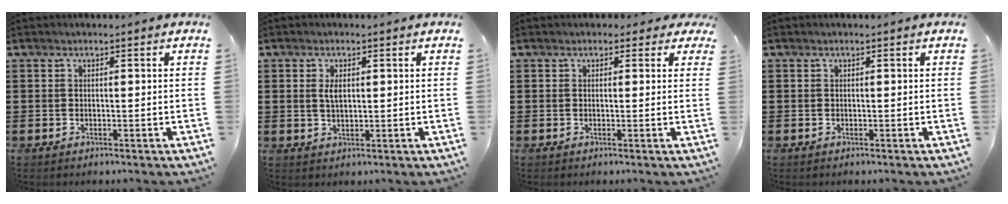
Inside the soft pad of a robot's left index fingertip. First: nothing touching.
{"total": 2.5, "force": [0.6, 1.0, 2.2], "torque": [-0.047, 0.005, 0.010]}
{"total": 1.3, "force": [0.5, 1.1, 0.4], "torque": [-0.006, 0.006, 0.005]}
{"total": 0.0}